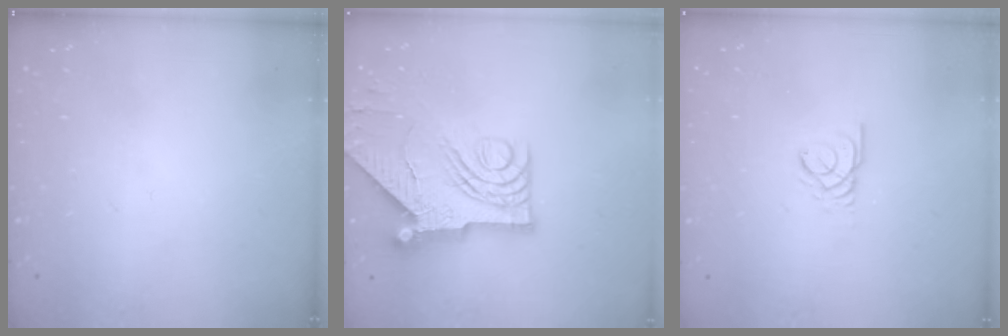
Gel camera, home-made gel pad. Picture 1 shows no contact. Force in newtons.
{"total": 17.7, "press": 17.6, "slide": 1.7}
{"total": 2.4, "press": 2.4, "slide": 0.4}